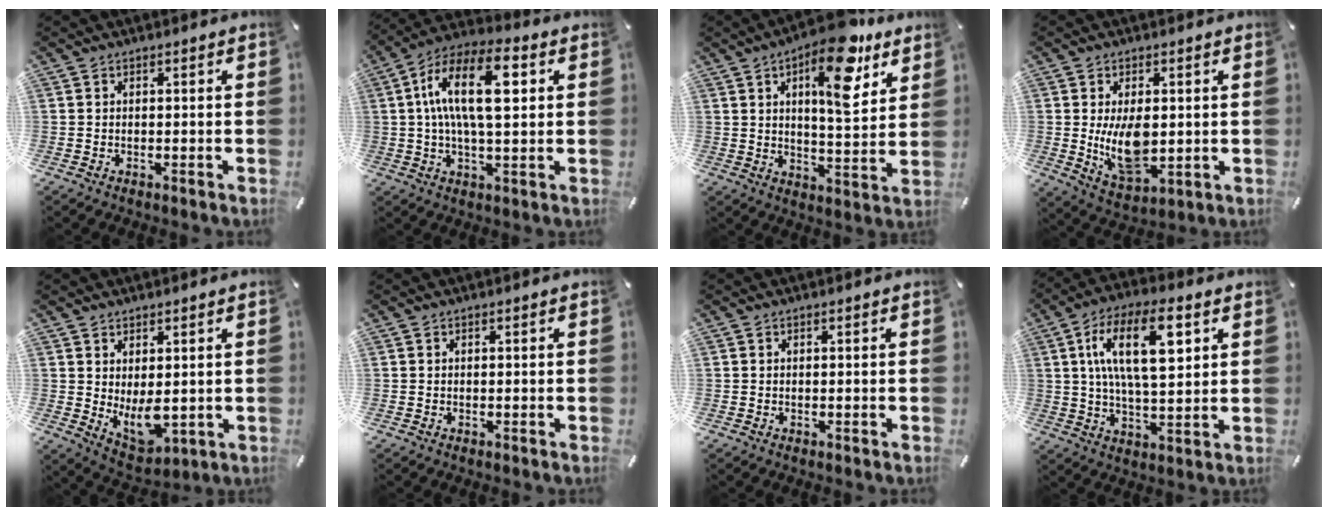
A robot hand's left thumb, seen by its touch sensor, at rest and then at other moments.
{"total": 16.0, "force": [3.6, 6.8, 14.0], "torque": [-0.264, -0.001, 0.054]}
{"total": 15.7, "force": [8.5, 5.9, 11.9], "torque": [-0.170, -0.042, 0.133]}
{"total": 10.7, "force": [0.5, 6.0, 8.9], "torque": [-0.164, -0.021, 0.007]}
{"total": 7.6, "force": [0.9, 4.5, 6.1], "torque": [-0.090, -0.018, 0.022]}
{"total": 0.0}
{"total": 0.0}
{"total": 16.5, "force": [5.7, 7.1, 13.7], "torque": [-0.249, 0.003, 0.090]}